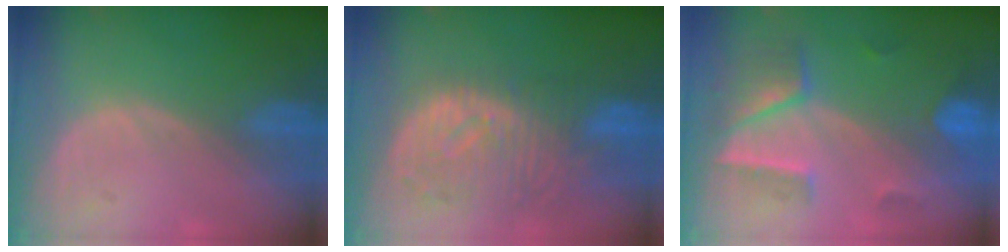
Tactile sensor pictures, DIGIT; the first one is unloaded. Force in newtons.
{"total": 10.9, "press": 9.6, "slide": 5.1}
{"total": 7.2, "press": 6.4, "slide": 3.4}